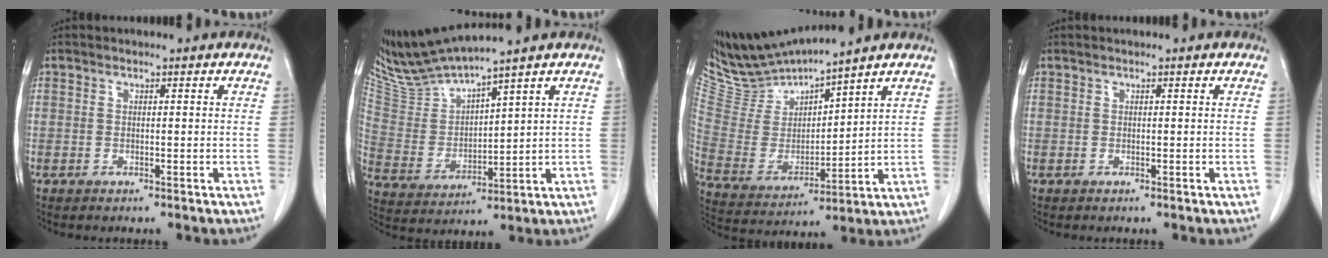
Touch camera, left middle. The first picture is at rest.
{"total": 10.1, "force": [9.5, -1.0, 3.4], "torque": [-0.084, -0.004, 0.202]}
{"total": 11.3, "force": [10.9, -0.2, 2.7], "torque": [-0.070, -0.007, 0.233]}
{"total": 0.0}